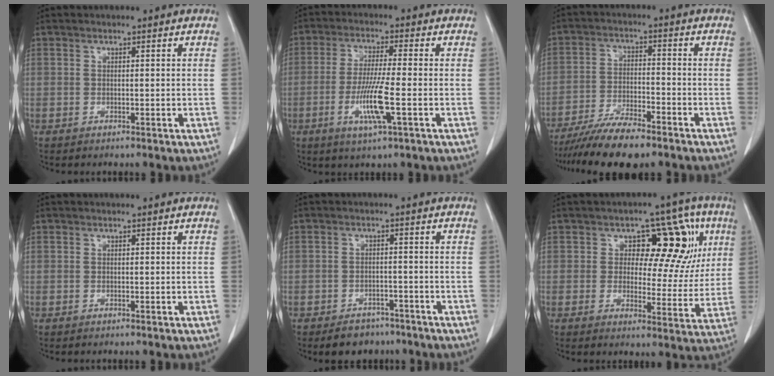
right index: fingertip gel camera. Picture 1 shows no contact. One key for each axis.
{"total": 8.2, "fx": -2.5, "fy": 0.0, "fz": 7.8, "tx": -0.154, "ty": -0.013, "tz": -0.048}
{"total": 9.9, "fx": -8.1, "fy": 1.8, "fz": 5.4, "tx": -0.091, "ty": -0.021, "tz": -0.140}
{"total": 0.0}
{"total": 5.1, "fx": -3.9, "fy": 3.1, "fz": 1.1, "tx": -0.012, "ty": 0.008, "tz": -0.055}
{"total": 12.6, "fx": 4.2, "fy": 6.9, "fz": 9.7, "tx": -0.098, "ty": 0.033, "tz": 0.056}